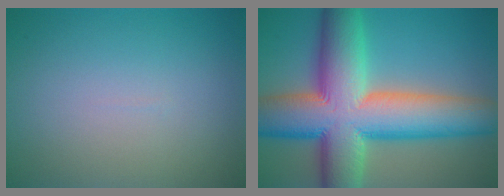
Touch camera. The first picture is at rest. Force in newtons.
{"total": 15.4, "press": 15.4, "slide": 0.7}